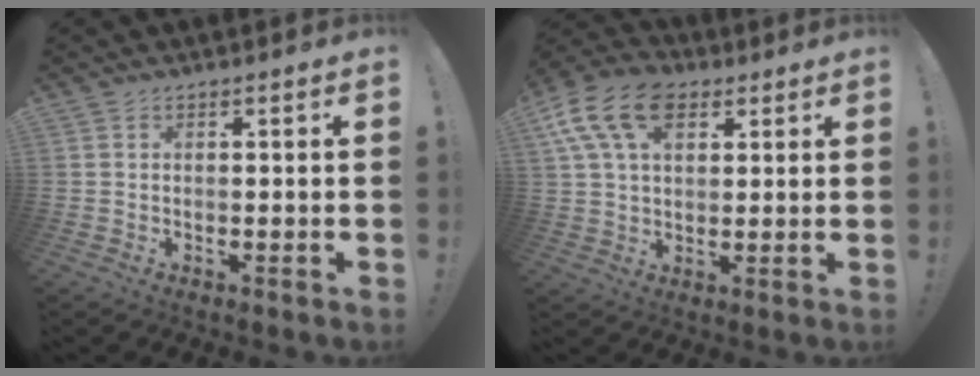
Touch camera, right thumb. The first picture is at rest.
{"total": 15.3, "force": [6.5, 9.8, 9.8], "torque": [-0.180, -0.018, 0.121]}